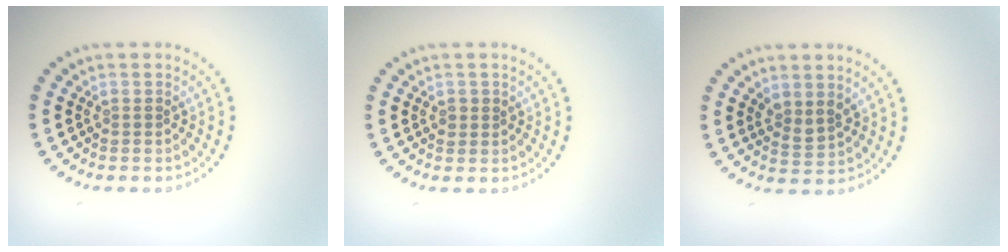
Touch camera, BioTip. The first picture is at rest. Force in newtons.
{"total": 0.9, "press": 0.9, "slide": 0.1}
{"total": 1.7, "press": 1.4, "slide": 1.0}